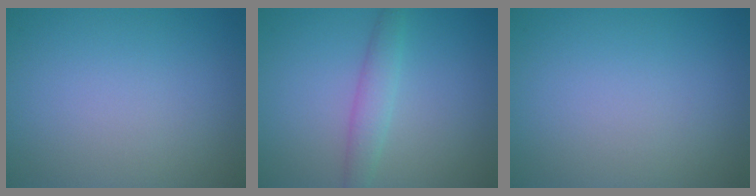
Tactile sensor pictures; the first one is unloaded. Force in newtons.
{"total": 2.2, "press": 2.2, "slide": 0.2}
{"total": 0.0}